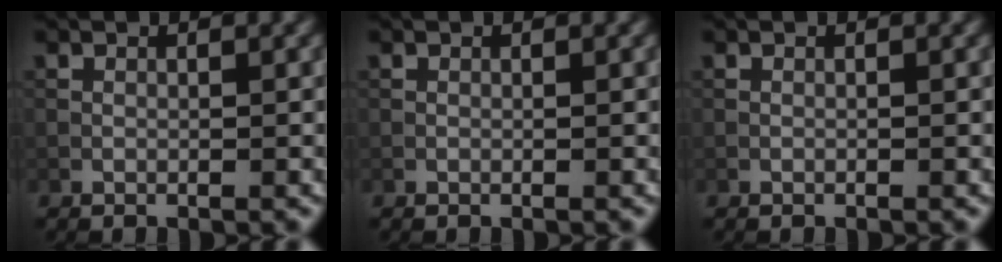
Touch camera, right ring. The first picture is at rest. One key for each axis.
{"total": 0.0}
{"total": 0.0}